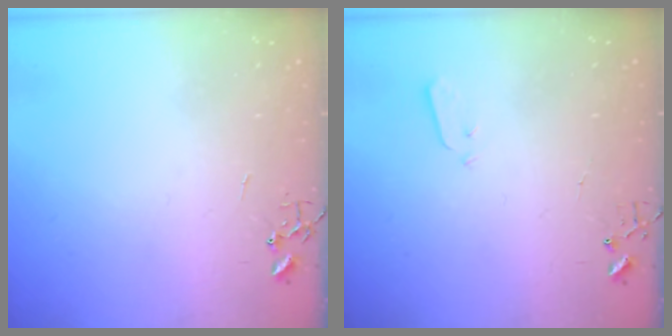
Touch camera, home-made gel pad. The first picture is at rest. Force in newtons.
{"total": 2.0, "press": 2.0, "slide": 0.4}